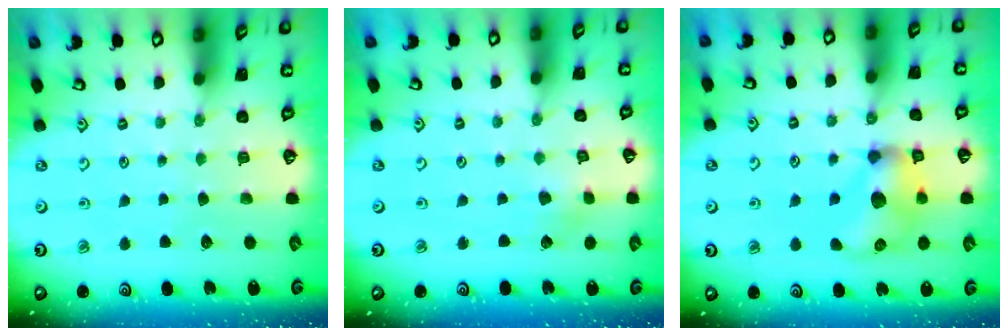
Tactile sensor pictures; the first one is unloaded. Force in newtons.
{"total": 2.8, "press": 2.7, "slide": 0.6}
{"total": 16.3, "press": 16.2, "slide": 1.1}